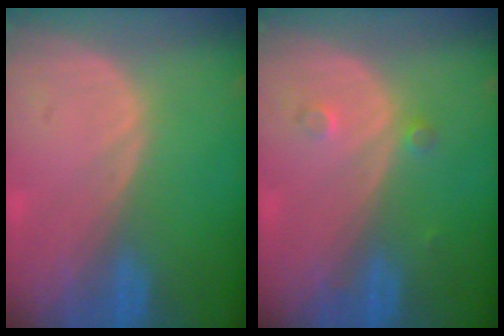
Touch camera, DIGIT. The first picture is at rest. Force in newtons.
{"total": 1.9, "press": 1.6, "slide": 1.0}